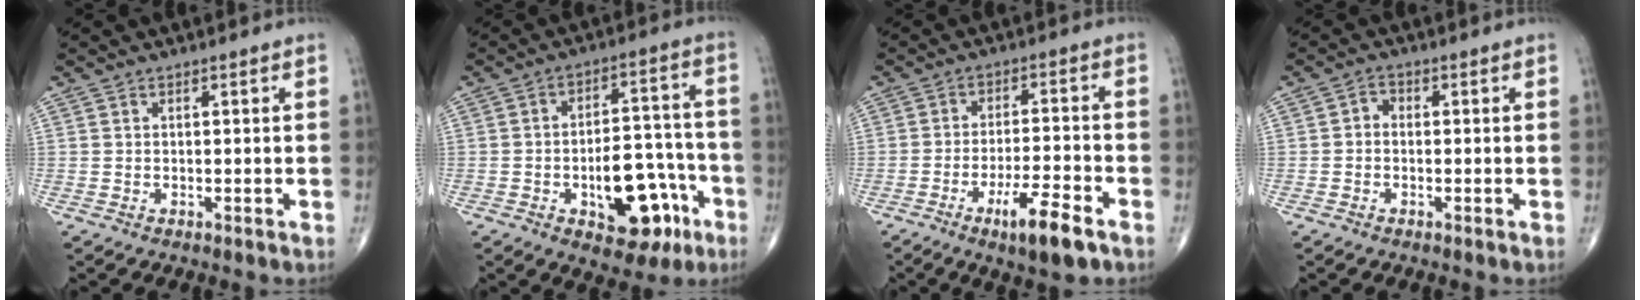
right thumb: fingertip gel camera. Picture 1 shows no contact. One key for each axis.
{"total": 15.5, "fx": -6.0, "fy": 8.1, "fz": 11.7, "tx": -0.132, "ty": 0.052, "tz": -0.075}
{"total": 9.6, "fx": -5.5, "fy": 2.0, "fz": 7.6, "tx": -0.130, "ty": 0.022, "tz": -0.086}
{"total": 1.9, "fx": -0.4, "fy": 1.5, "fz": 1.1, "tx": -0.009, "ty": 0.008, "tz": -0.016}